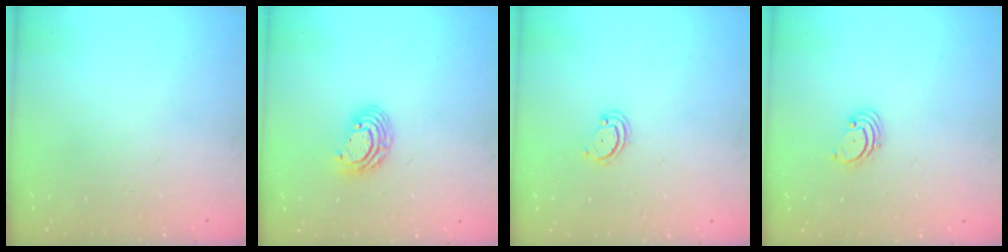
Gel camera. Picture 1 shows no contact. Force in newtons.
{"total": 7.6, "press": 7.5, "slide": 1.2}
{"total": 2.6, "press": 2.6, "slide": 0.3}
{"total": 1.7, "press": 1.6, "slide": 0.2}